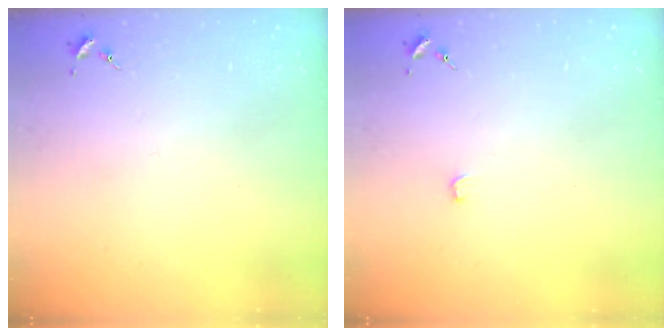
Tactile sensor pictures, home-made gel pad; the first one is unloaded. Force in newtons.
{"total": 1.9, "press": 1.9, "slide": 0.2}